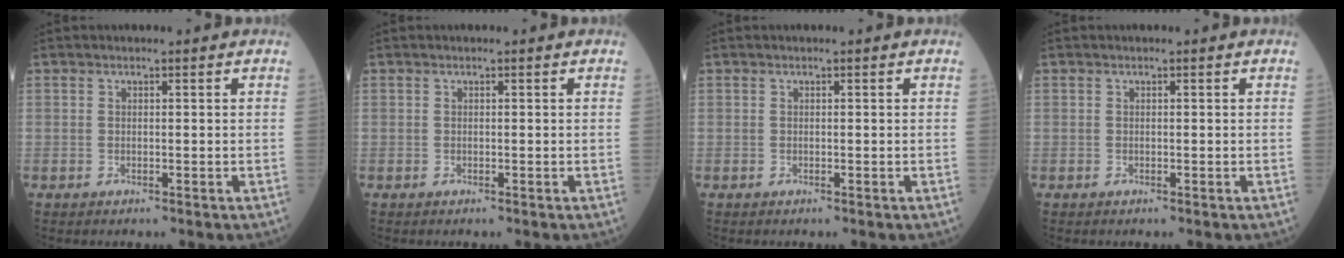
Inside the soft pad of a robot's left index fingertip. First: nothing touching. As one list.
[{"total": 0.0}, {"total": 0.0}, {"total": 0.0}]